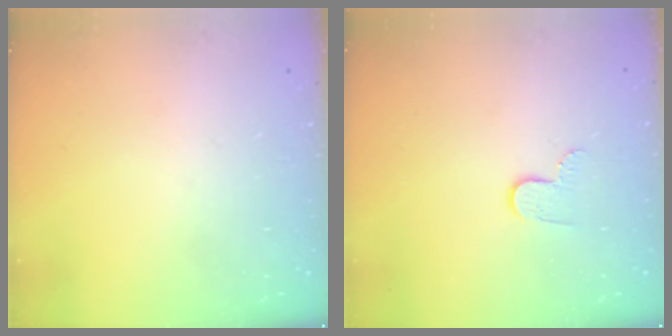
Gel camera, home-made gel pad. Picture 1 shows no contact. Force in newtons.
{"total": 4.6, "press": 4.6, "slide": 0.5}